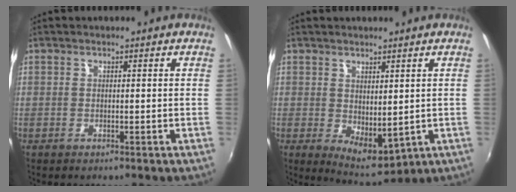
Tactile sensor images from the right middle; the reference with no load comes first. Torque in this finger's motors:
{"motor_torque": [0.22, -1.92, 0.03, 0.04]}